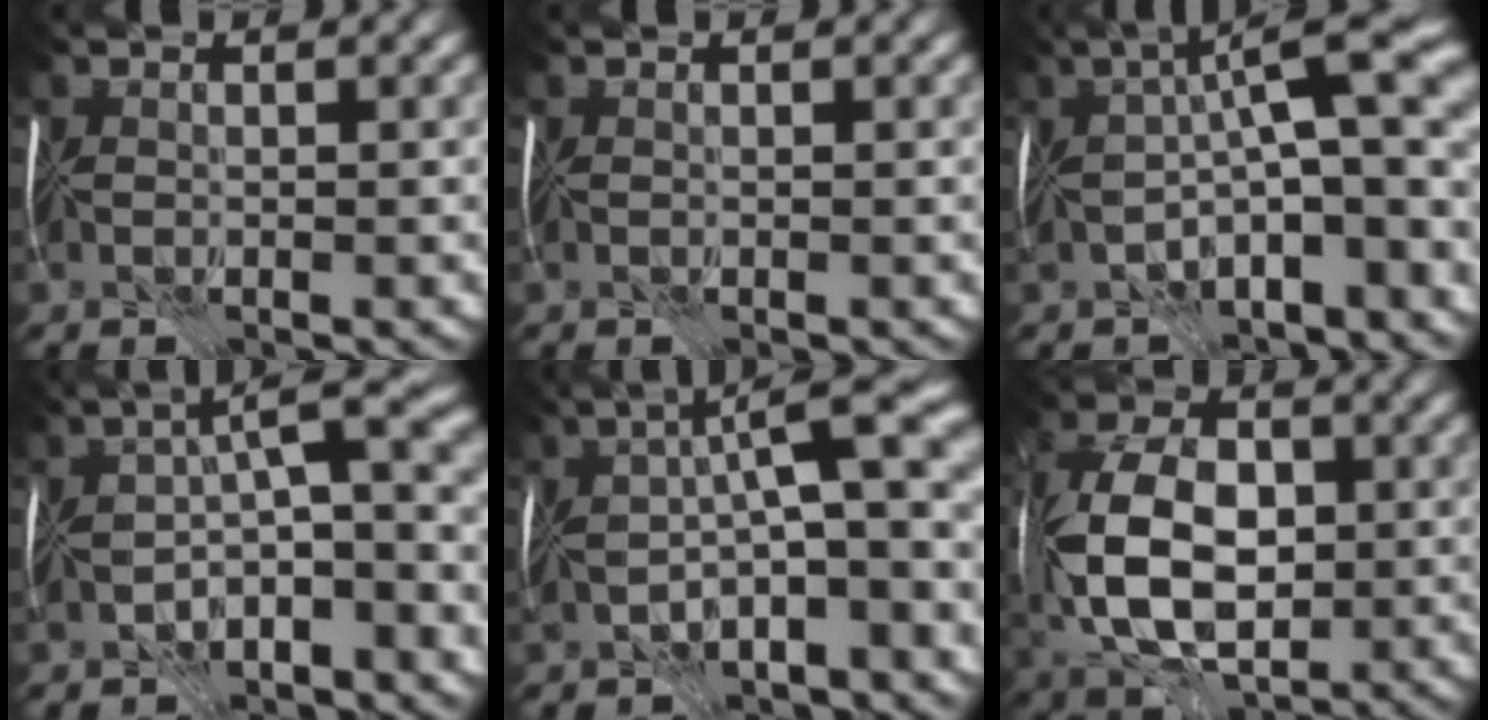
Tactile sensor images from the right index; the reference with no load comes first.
{"total": 0.0}
{"total": 12.2, "force": [-1.5, 4.3, 11.3], "torque": [-0.160, 0.006, -0.019]}
{"total": 7.8, "force": [-2.0, 2.2, 7.2], "torque": [-0.110, 0.006, -0.043]}
{"total": 11.3, "force": [-0.8, 3.4, 10.7], "torque": [-0.156, 0.011, -0.017]}
{"total": 10.5, "force": [-0.6, 6.4, 8.3], "torque": [-0.179, 0.000, -0.016]}